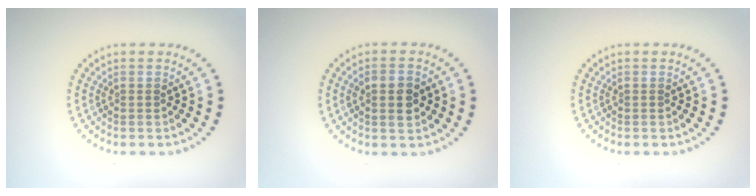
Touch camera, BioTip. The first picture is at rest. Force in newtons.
{"total": 2.5, "press": 2.5, "slide": 0.3}
{"total": 0.0}